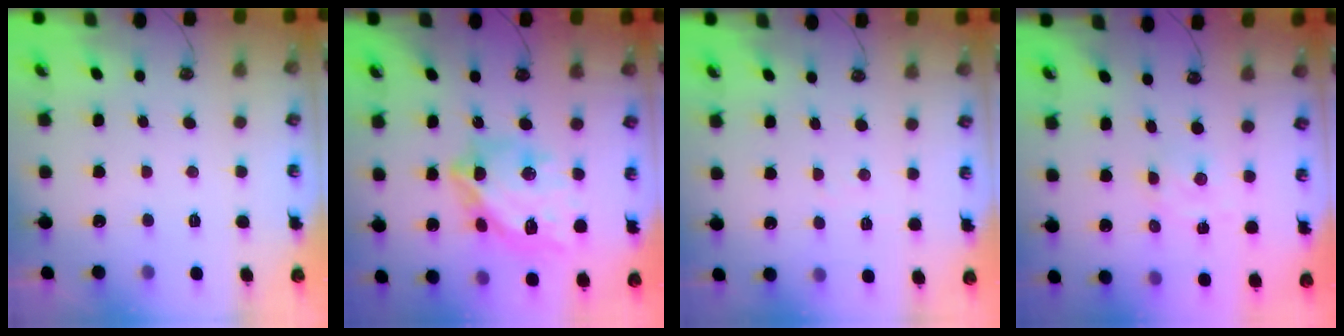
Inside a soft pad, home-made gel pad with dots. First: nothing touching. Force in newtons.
{"total": 18.5, "press": 18.4, "slide": 2.1}
{"total": 2.8, "press": 2.8, "slide": 0.4}
{"total": 1.9, "press": 1.9, "slide": 0.3}